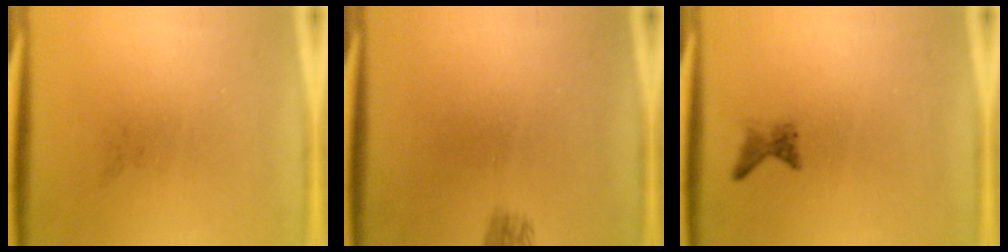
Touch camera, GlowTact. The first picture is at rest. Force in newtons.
{"total": 1.6}
{"total": 1.2}